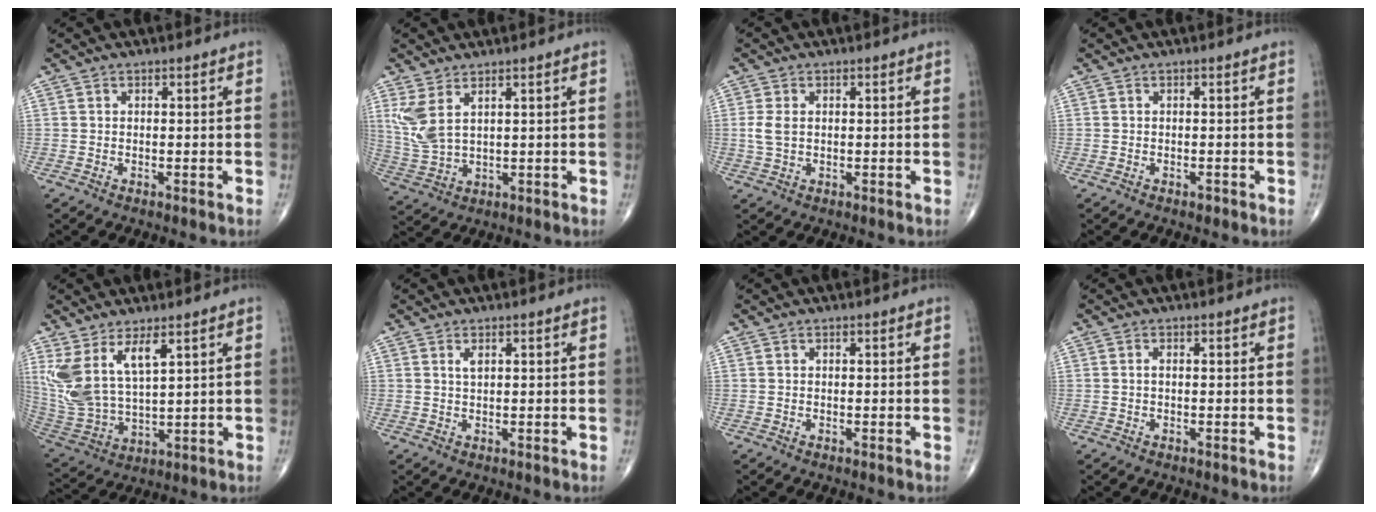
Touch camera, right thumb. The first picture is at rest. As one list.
[{"total": 8.1, "force": [3.8, 3.0, 6.5], "torque": [-0.153, -0.020, 0.092]}, {"total": 3.0, "force": [0.3, 1.9, 2.3], "torque": [-0.058, 0.003, 0.008]}, {"total": 0.6, "force": [-0.4, 0.3, 0.3], "torque": [-0.003, 0.000, -0.007]}, {"total": 12.4, "force": [6.0, 4.8, 9.7], "torque": [-0.206, -0.033, 0.139]}, {"total": 1.3, "force": [0.6, 0.5, 1.0], "torque": [-0.019, 0.000, 0.013]}, {"total": 0.0}, {"total": 0.5, "force": [-0.1, 0.2, 0.5], "torque": [-0.010, -0.001, -0.003]}]